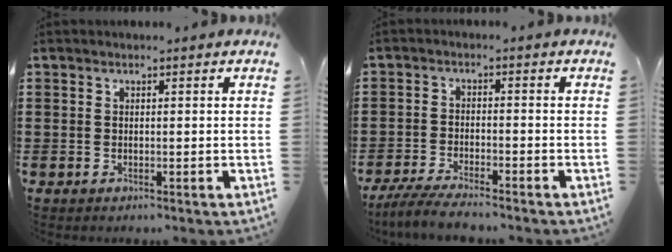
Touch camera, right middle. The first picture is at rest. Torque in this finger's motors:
{"motor_torque": [2.14, 0.00, 0.05, 0.05]}